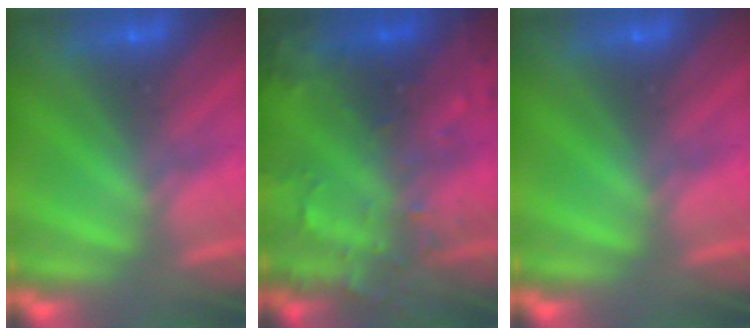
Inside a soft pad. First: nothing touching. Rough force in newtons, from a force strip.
{"total": 7.3}
{"total": 0.0}